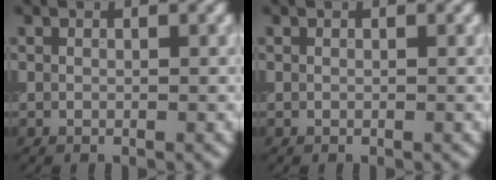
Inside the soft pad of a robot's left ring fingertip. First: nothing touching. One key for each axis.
{"total": 0.0}